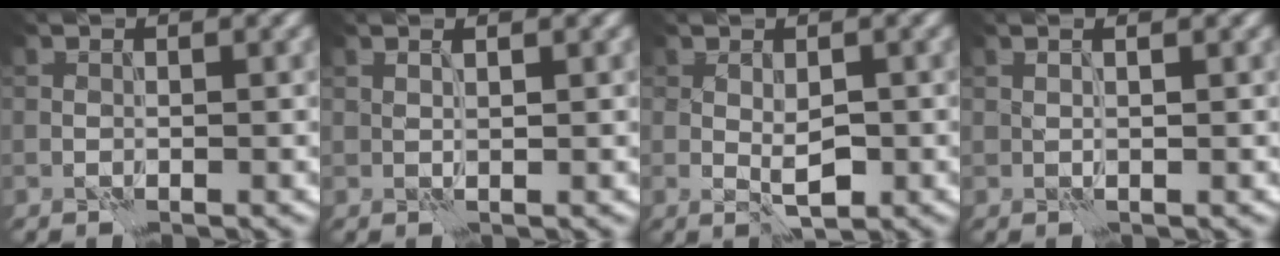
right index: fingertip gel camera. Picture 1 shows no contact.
{"total": 0.8, "force": [0.5, 0.0, 0.7], "torque": [-0.011, -0.004, 0.008]}
{"total": 2.2, "force": [-0.1, 0.9, 2.0], "torque": [-0.037, -0.004, 0.004]}
{"total": 1.7, "force": [1.0, 0.6, 1.3], "torque": [-0.011, 0.003, -0.003]}